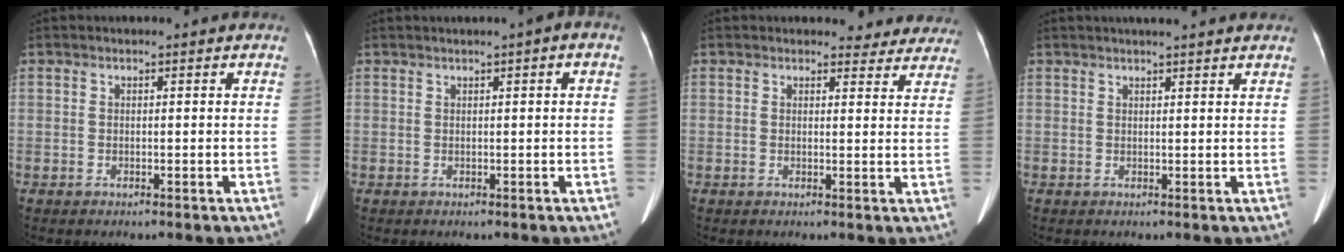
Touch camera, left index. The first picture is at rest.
{"total": 1.9, "force": [0.6, 0.1, 1.8], "torque": [-0.027, 0.009, 0.006]}
{"total": 6.1, "force": [5.7, 2.3, 0.3], "torque": [0.024, -0.009, 0.040]}
{"total": 8.0, "force": [7.1, 0.9, 3.7], "torque": [-0.049, 0.027, 0.081]}